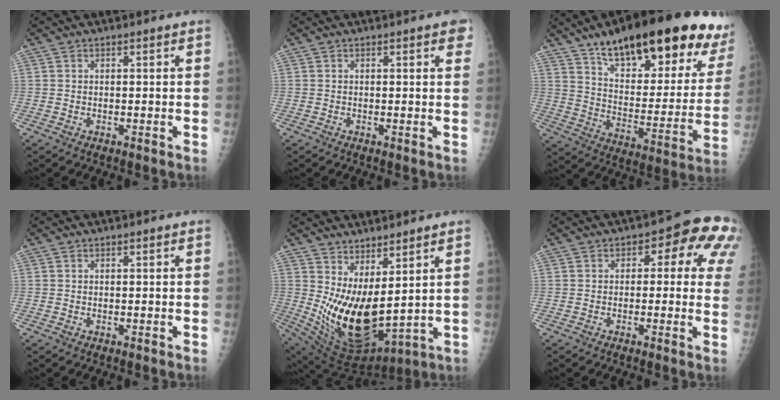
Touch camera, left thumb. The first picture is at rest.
{"total": 2.8, "force": [1.5, 0.7, 2.2], "torque": [-0.020, 0.000, 0.014]}
{"total": 30.7, "force": [19.9, 9.8, 21.2], "torque": [-0.266, -0.061, 0.292]}
{"total": 0.0}
{"total": 15.9, "force": [4.4, 6.7, 13.7], "torque": [-0.241, -0.061, 0.106]}
{"total": 10.7, "force": [3.2, 5.7, 8.5], "torque": [-0.040, 0.015, 0.025]}